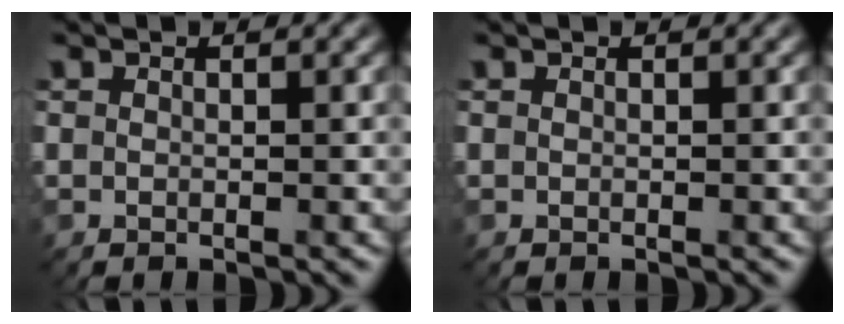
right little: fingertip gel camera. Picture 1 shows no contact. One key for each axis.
{"total": 0.0}